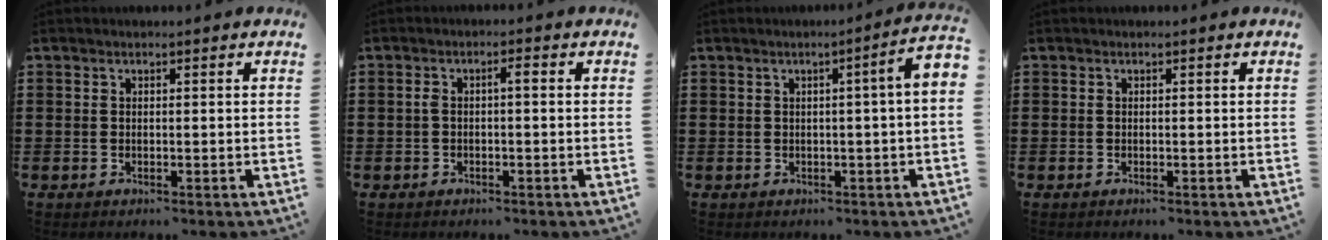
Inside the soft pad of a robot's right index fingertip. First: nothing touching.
{"total": 1.9, "force": [-0.2, 0.4, 1.8], "torque": [-0.035, 0.004, -0.005]}
{"total": 3.0, "force": [-0.2, -0.3, 2.9], "torque": [-0.050, -0.003, -0.007]}
{"total": 0.0}